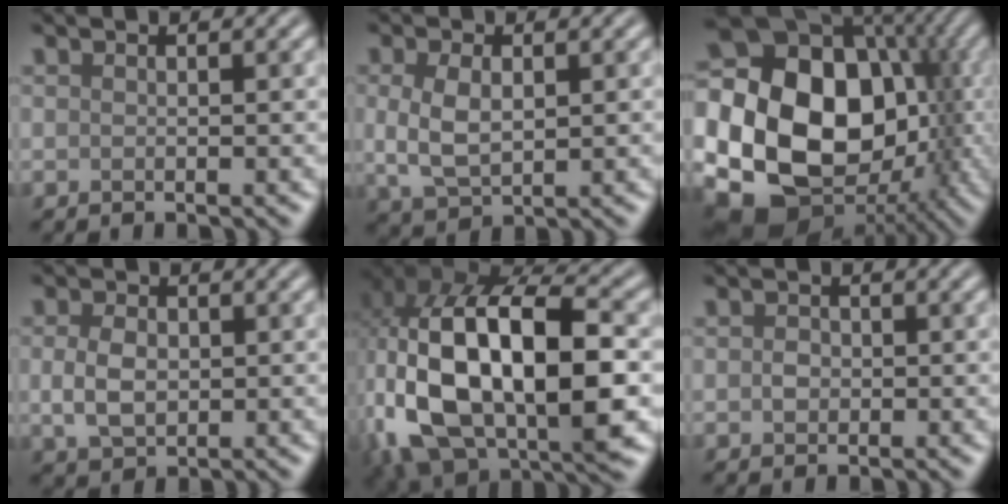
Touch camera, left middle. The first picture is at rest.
{"total": 3.7, "force": [0.3, 2.2, 3.0], "torque": [-0.069, -0.001, 0.010]}
{"total": 23.4, "force": [-1.2, 19.0, 13.5], "torque": [-0.243, -0.016, -0.050]}
{"total": 3.3, "force": [0.0, 2.4, 2.3], "torque": [-0.052, 0.000, -0.001]}
{"total": 16.8, "force": [-0.8, 9.3, 14.0], "torque": [-0.262, -0.012, -0.004]}
{"total": 1.2, "force": [-0.1, 1.0, 0.6], "torque": [-0.010, -0.001, -0.005]}